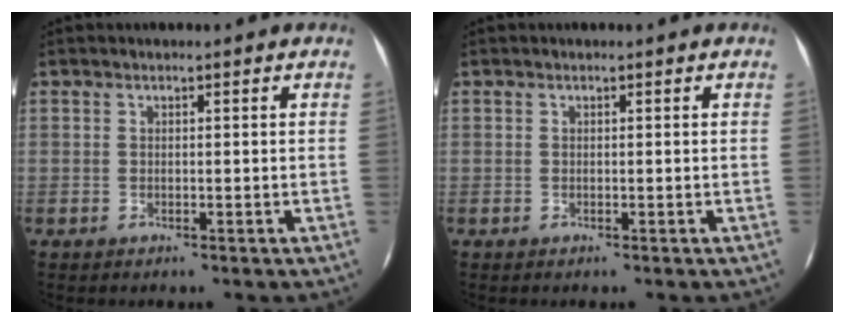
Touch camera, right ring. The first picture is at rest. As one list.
[{"total": 0.0}]